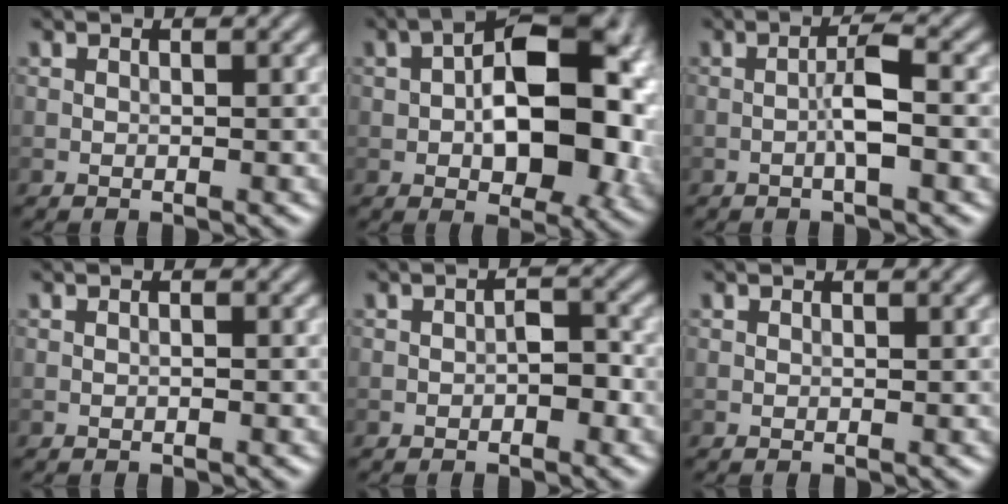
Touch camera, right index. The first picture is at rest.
{"total": 13.0, "force": [0.3, 7.3, 10.7], "torque": [-0.145, 0.012, 0.005]}
{"total": 2.6, "force": [-0.7, 0.2, 2.5], "torque": [-0.044, 0.009, -0.015]}
{"total": 0.0}
{"total": 1.9, "force": [-0.7, 0.9, 1.5], "torque": [-0.020, 0.006, -0.011]}
{"total": 0.0}